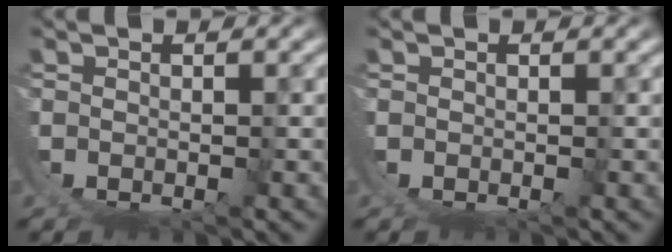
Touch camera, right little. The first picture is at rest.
{"total": 0.0}